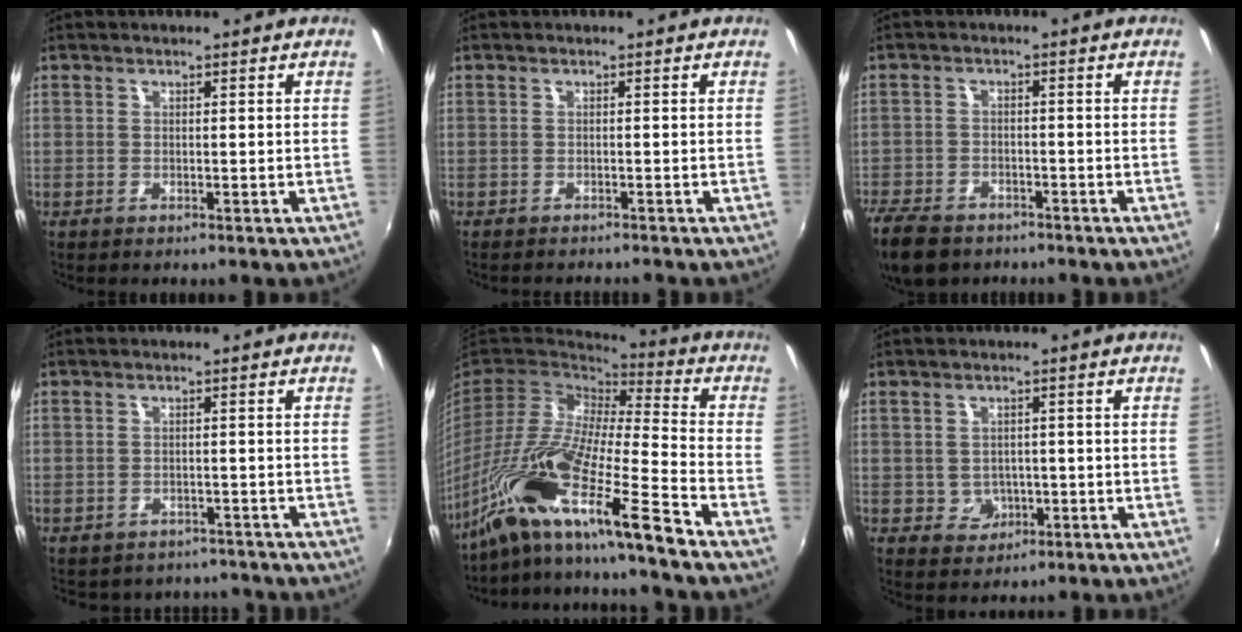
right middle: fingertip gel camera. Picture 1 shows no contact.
{"total": 2.7, "force": [-2.6, 0.3, 0.8], "torque": [-0.023, -0.016, -0.043]}
{"total": 11.4, "force": [-8.2, 6.3, 4.8], "torque": [-0.145, -0.021, -0.147]}
{"total": 7.8, "force": [-6.7, 3.5, 1.6], "torque": [-0.040, -0.006, -0.088]}
{"total": 21.4, "force": [-14.7, 1.1, 15.4], "torque": [-0.277, -0.037, -0.288]}
{"total": 3.7, "force": [-0.8, 3.5, 0.8], "torque": [-0.021, 0.005, -0.003]}